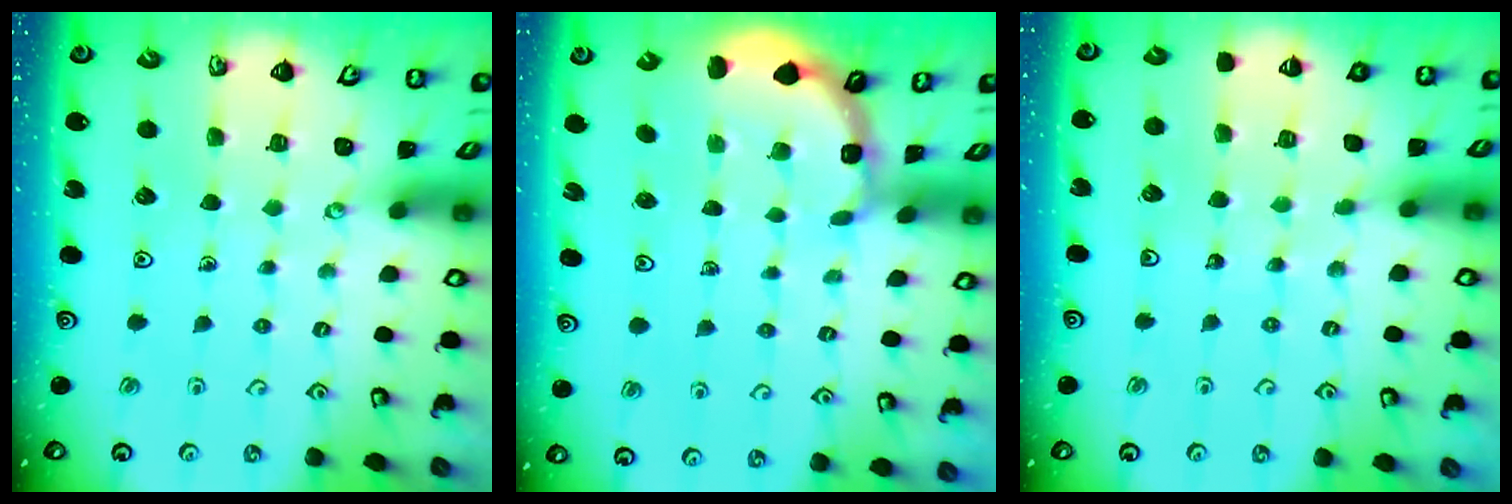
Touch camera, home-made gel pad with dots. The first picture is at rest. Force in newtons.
{"total": 1.8, "press": 1.8, "slide": 0.3}
{"total": 4.9, "press": 4.9, "slide": 0.6}